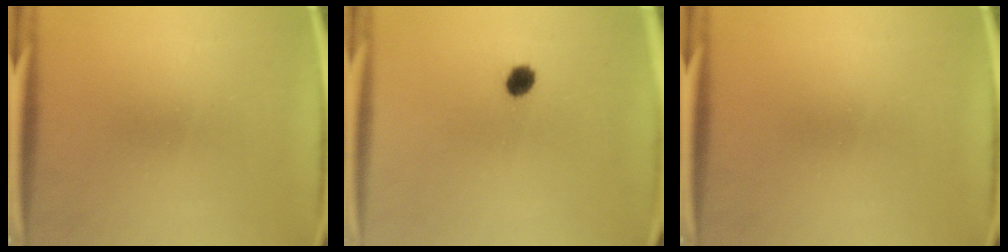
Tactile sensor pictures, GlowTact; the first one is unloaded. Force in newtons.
{"total": 2.9}
{"total": 0.0}